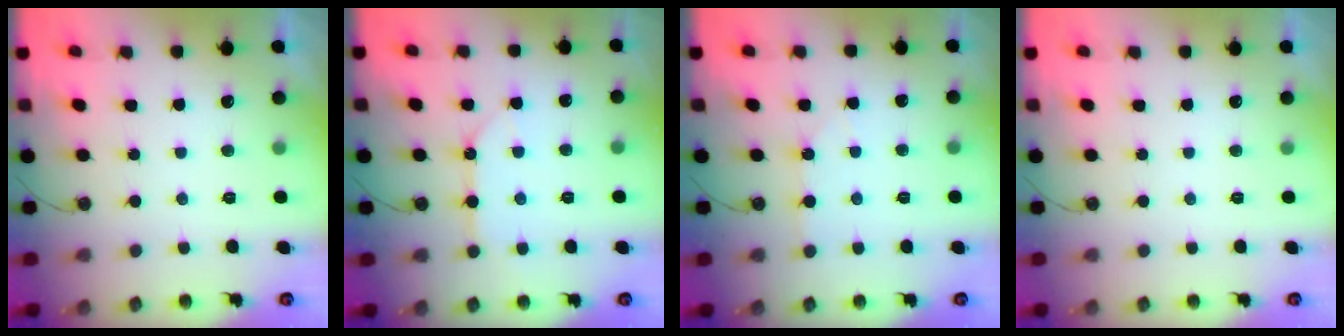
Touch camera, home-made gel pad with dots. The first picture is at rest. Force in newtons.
{"total": 9.6, "press": 9.5, "slide": 0.9}
{"total": 2.5, "press": 2.5, "slide": 0.5}
{"total": 0.0}